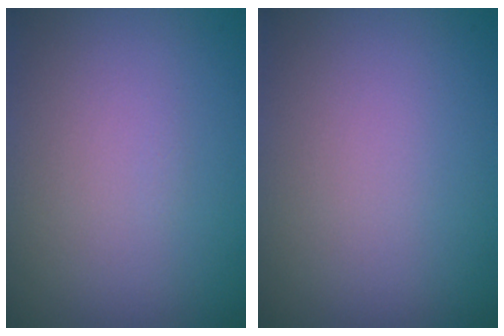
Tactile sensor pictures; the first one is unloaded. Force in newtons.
{"total": 0.0}